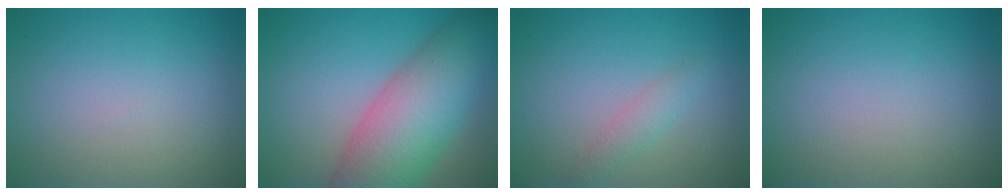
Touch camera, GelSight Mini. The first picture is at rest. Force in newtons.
{"total": 10.9, "press": 10.9, "slide": 0.4}
{"total": 1.5, "press": 1.5, "slide": 0.0}
{"total": 0.0}